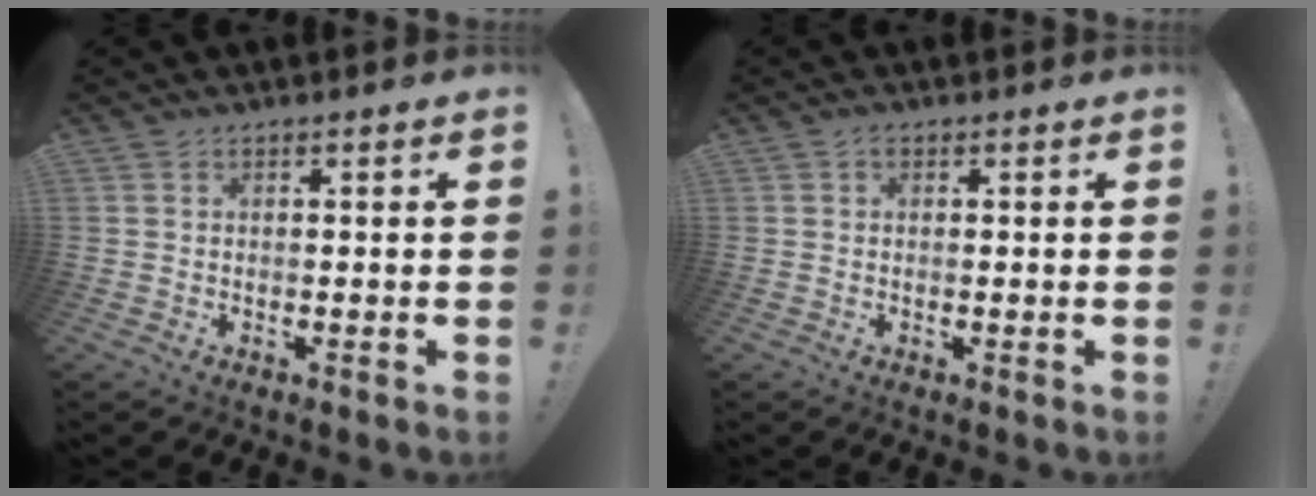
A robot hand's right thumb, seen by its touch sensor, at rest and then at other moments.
{"total": 0.7, "force": [0.2, 0.7, 0.2], "torque": [0.001, 0.001, 0.002]}